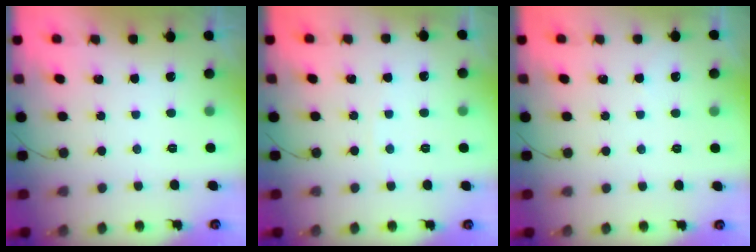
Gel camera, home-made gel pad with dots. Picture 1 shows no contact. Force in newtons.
{"total": 2.4, "press": 2.3, "slide": 0.3}
{"total": 1.2, "press": 1.2, "slide": 0.3}